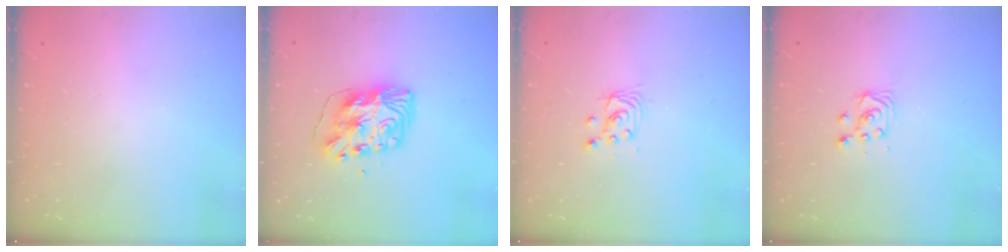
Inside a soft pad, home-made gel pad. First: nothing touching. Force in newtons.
{"total": 11.3, "press": 11.3, "slide": 1.1}
{"total": 2.7, "press": 2.7, "slide": 0.2}
{"total": 3.8, "press": 3.7, "slide": 0.4}